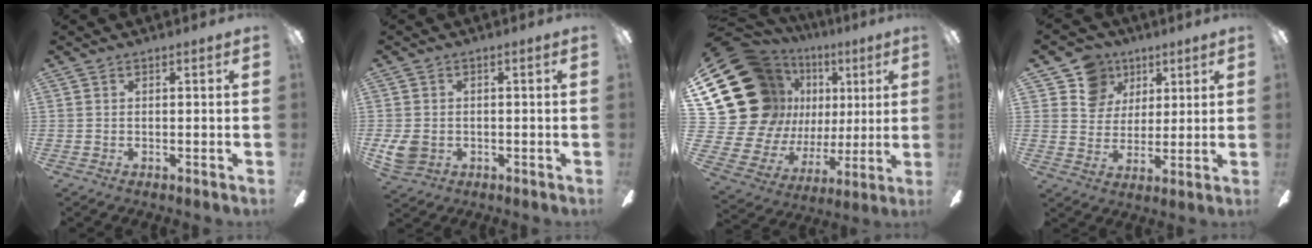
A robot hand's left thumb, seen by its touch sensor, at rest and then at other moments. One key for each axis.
{"total": 5.6, "fx": -0.8, "fy": 4.8, "fz": 2.9, "tx": -0.061, "ty": 0.008, "tz": -0.013}
{"total": 25.6, "fx": 8.5, "fy": 20.2, "fz": 13.4, "tx": -0.284, "ty": -0.077, "tz": 0.201}
{"total": 10.6, "fx": 5.8, "fy": 8.7, "fz": 1.8, "tx": -0.041, "ty": -0.032, "tz": 0.114}